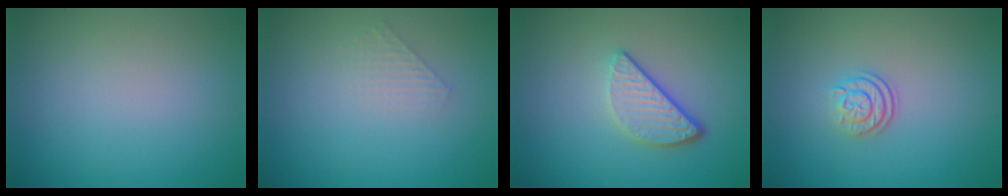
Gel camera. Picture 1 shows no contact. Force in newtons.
{"total": 1.3, "press": 1.3, "slide": 0.2}
{"total": 3.3, "press": 2.6, "slide": 2.0}
{"total": 2.4, "press": 1.8, "slide": 1.6}